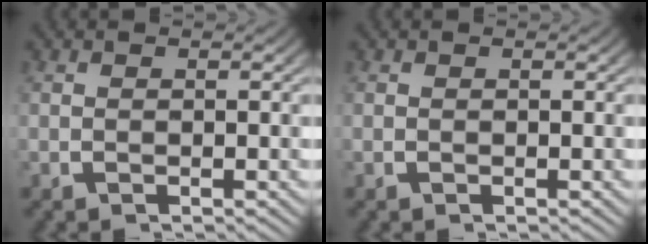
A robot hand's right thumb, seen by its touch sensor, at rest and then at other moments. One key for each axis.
{"total": 0.0}